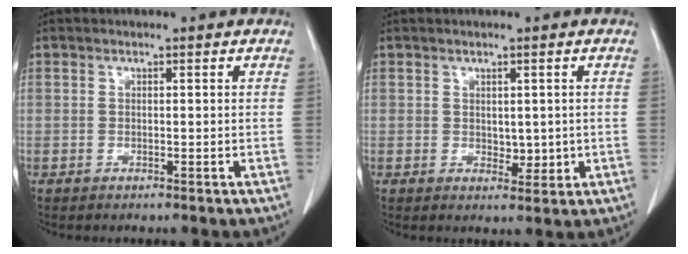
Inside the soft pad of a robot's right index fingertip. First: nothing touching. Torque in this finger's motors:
{"motor_torque": [-0.02, 0.08, 0.03, 0.00]}